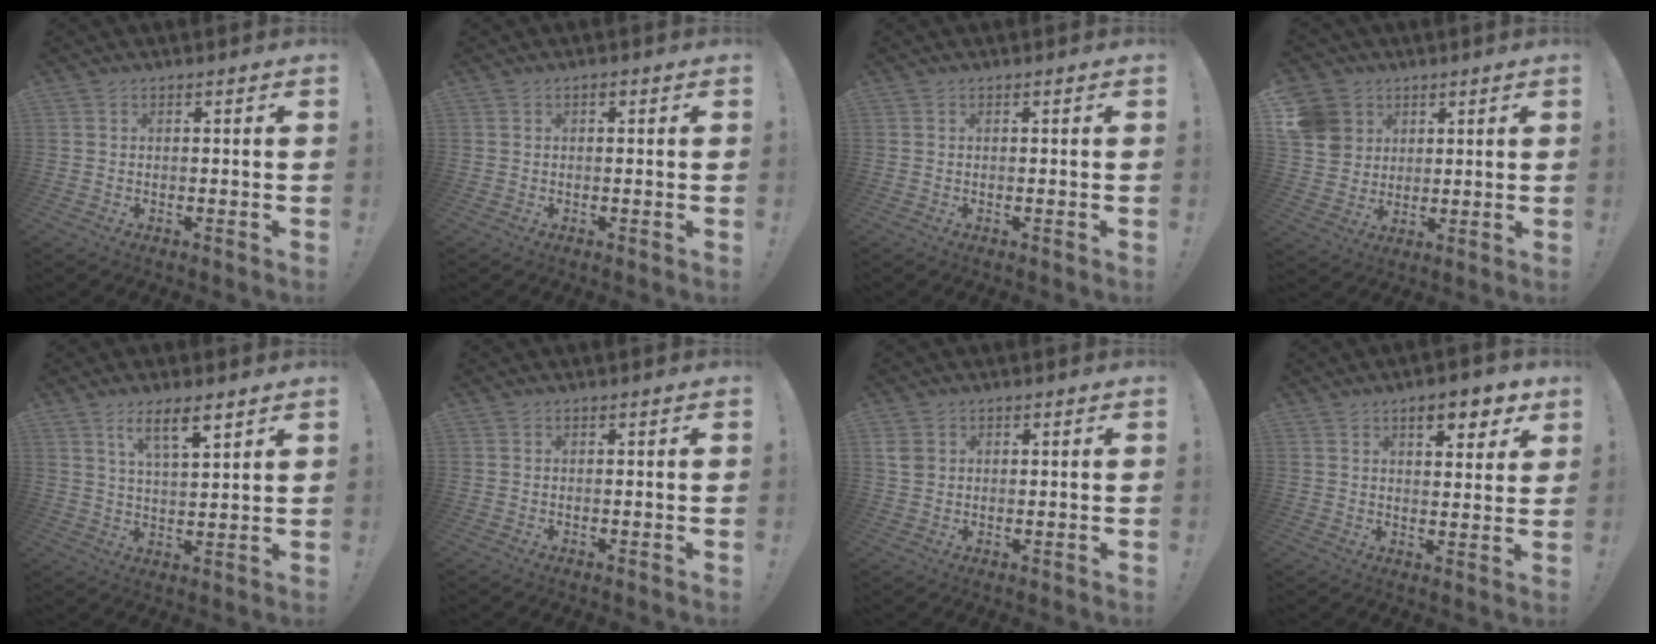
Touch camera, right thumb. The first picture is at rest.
{"total": 0.7, "force": [0.3, 0.5, 0.4], "torque": [-0.007, 0.001, 0.005]}
{"total": 0.0}
{"total": 10.5, "force": [4.0, 9.3, 2.9], "torque": [-0.053, -0.014, 0.086]}
{"total": 8.4, "force": [5.4, 2.0, 6.1], "torque": [-0.101, -0.026, 0.091]}
{"total": 0.0}
{"total": 3.2, "force": [1.2, 2.6, 1.6], "torque": [-0.018, 0.000, 0.023]}
{"total": 7.9, "force": [4.9, 2.9, 5.5], "torque": [-0.065, -0.024, 0.080]}